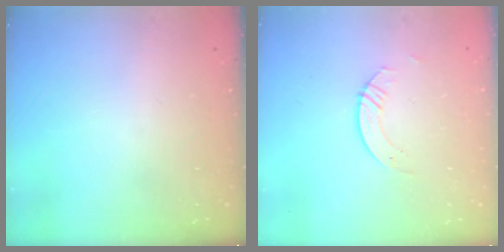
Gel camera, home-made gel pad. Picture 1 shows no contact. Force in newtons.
{"total": 2.2, "press": 2.2, "slide": 0.2}